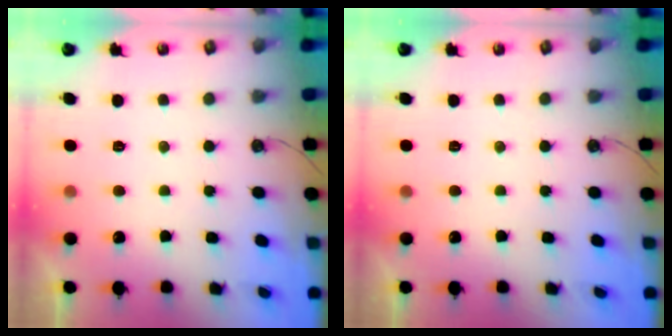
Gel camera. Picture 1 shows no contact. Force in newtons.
{"total": 0.0}